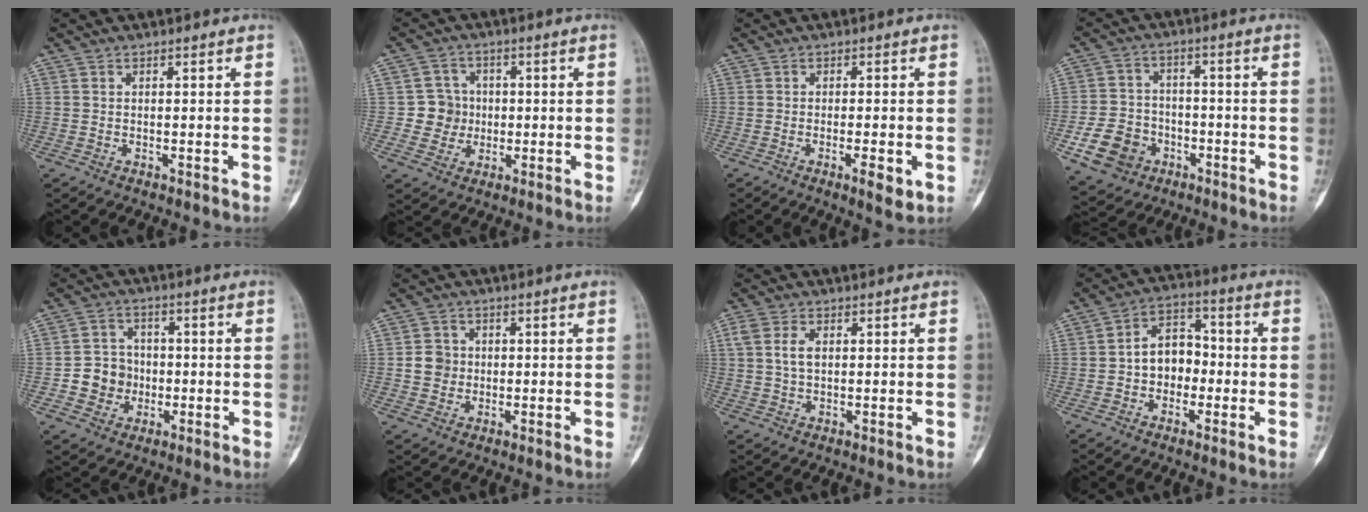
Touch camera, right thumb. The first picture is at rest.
{"total": 6.0, "force": [-0.4, 5.9, 0.9], "torque": [0.020, 0.013, -0.011]}
{"total": 4.4, "force": [-1.5, 1.1, 4.0], "torque": [-0.058, -0.003, -0.020]}
{"total": 10.5, "force": [-4.3, 8.6, 4.2], "torque": [-0.053, 0.028, -0.069]}
{"total": 7.5, "force": [-1.5, 6.9, 2.4], "torque": [-0.009, 0.016, -0.027]}
{"total": 4.1, "force": [-0.1, 3.9, 1.3], "torque": [-0.004, 0.006, -0.004]}
{"total": 4.0, "force": [0.8, 2.4, 3.1], "torque": [-0.069, 0.003, 0.015]}
{"total": 8.6, "force": [-1.2, 6.4, 5.6], "torque": [-0.055, 0.034, -0.034]}